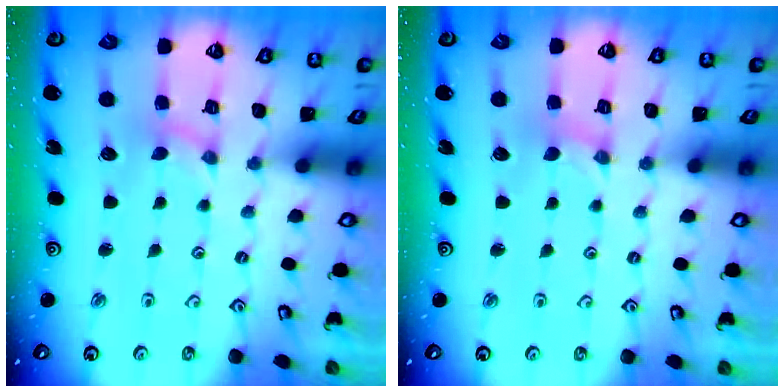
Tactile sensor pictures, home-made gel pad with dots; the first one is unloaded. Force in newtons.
{"total": 0.0}